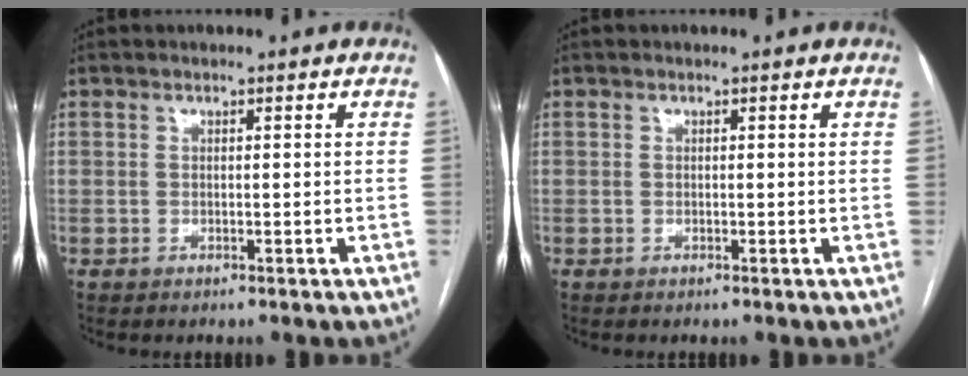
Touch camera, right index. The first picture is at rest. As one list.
[{"total": 0.0}]